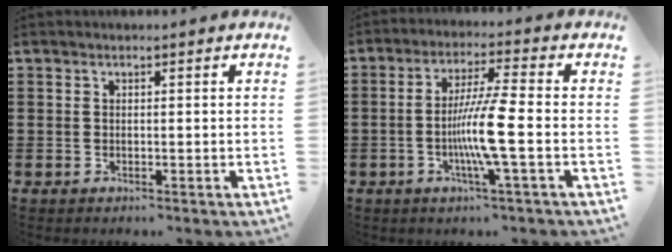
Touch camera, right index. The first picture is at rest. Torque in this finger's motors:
{"motor_torque": [2.14, 0.00, 0.63, 0.21]}